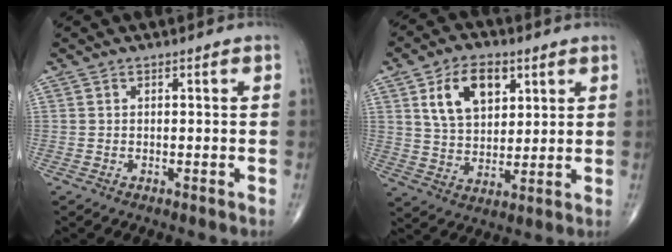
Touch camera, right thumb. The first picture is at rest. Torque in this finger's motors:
{"motor_torque": [-0.87, 1.83, 0.95, 0.64, 0.25]}